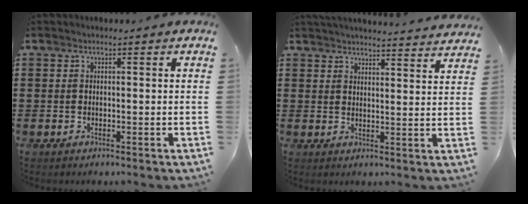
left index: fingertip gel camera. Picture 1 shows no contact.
{"total": 3.4, "force": [3.4, -0.4, 0.0], "torque": [-0.006, -0.021, 0.058]}